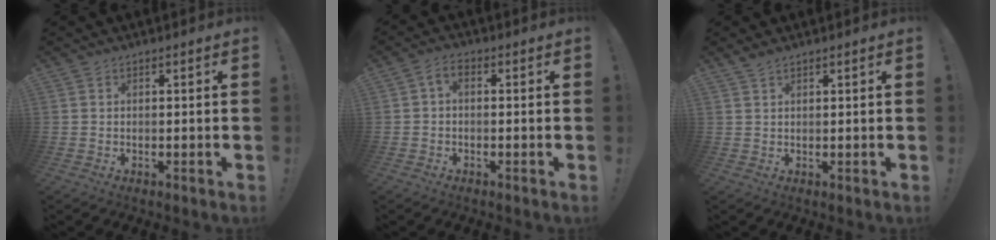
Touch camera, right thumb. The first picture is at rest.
{"total": 2.5, "force": [-0.5, 1.3, 2.1], "torque": [-0.045, 0.010, -0.008]}
{"total": 1.6, "force": [1.3, 0.2, 0.9], "torque": [-0.019, -0.003, 0.024]}